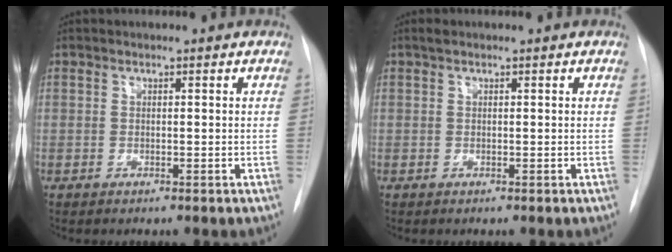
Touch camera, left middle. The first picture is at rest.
{"total": 0.6, "force": [0.4, 0.2, 0.3], "torque": [-0.007, 0.010, 0.007]}